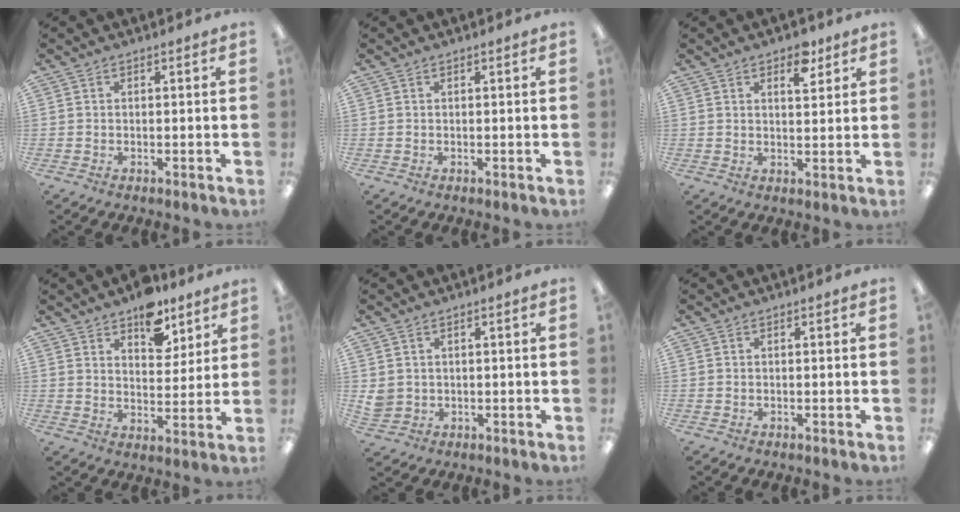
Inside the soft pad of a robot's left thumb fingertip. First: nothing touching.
{"total": 0.0}
{"total": 5.4, "force": [3.5, 2.5, 3.2], "torque": [-0.023, -0.016, 0.053]}
{"total": 9.6, "force": [7.0, 5.2, 3.9], "torque": [-0.038, -0.042, 0.123]}
{"total": 2.9, "force": [1.0, 2.7, 0.6], "torque": [-0.017, 0.004, 0.021]}
{"total": 0.0}